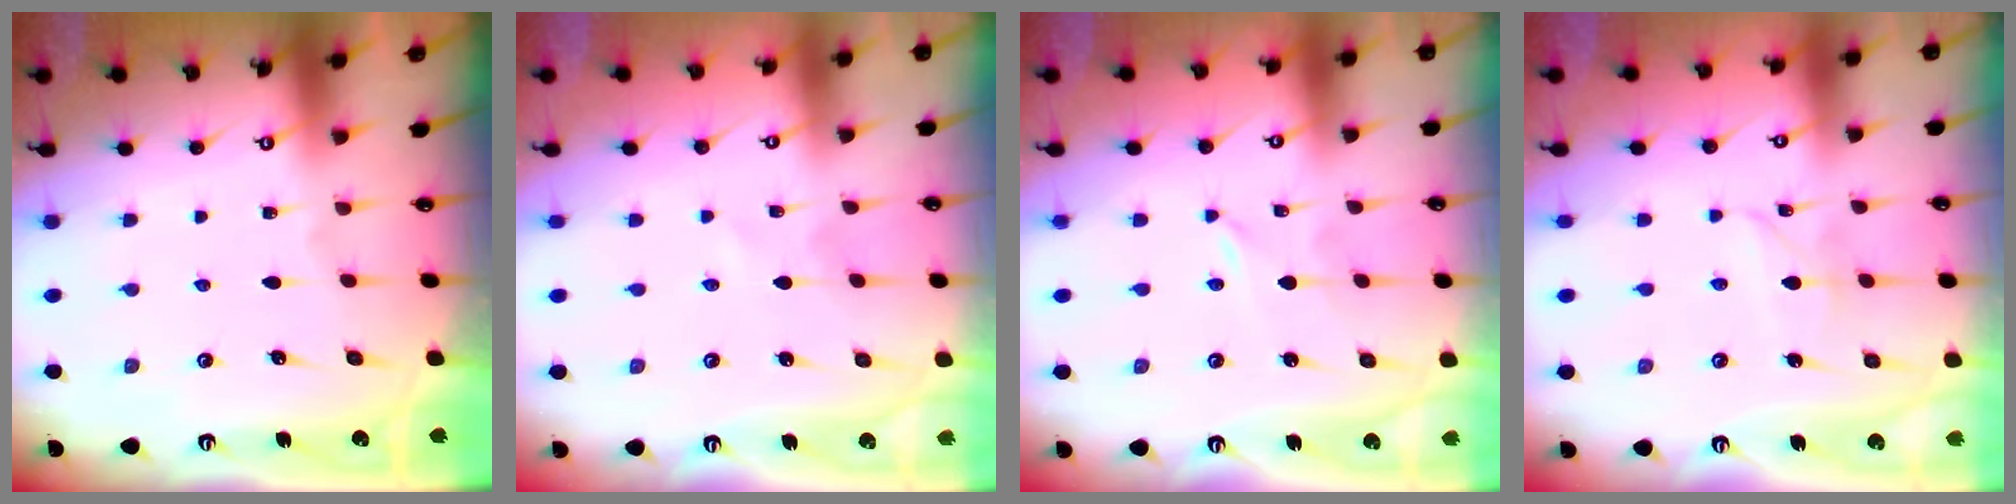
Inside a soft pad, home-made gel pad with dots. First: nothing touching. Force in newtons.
{"total": 0.0}
{"total": 0.0}
{"total": 2.7, "press": 2.7, "slide": 0.3}